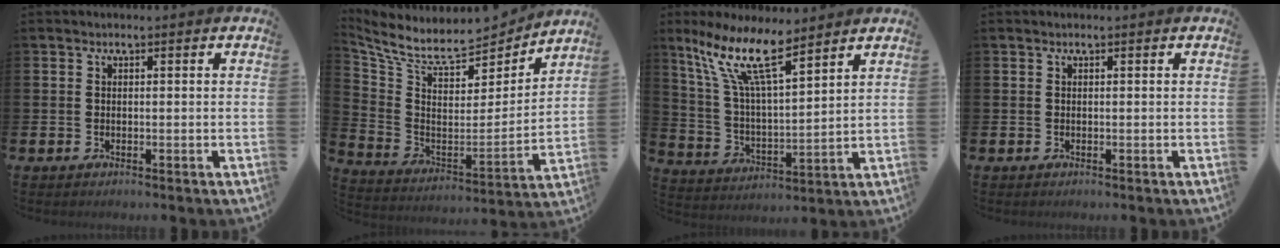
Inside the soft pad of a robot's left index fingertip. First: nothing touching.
{"total": 9.0, "force": [8.1, 2.7, 3.0], "torque": [-0.097, -0.057, 0.135]}
{"total": 12.2, "force": [9.3, 2.9, 7.3], "torque": [-0.169, -0.033, 0.166]}
{"total": 0.0}